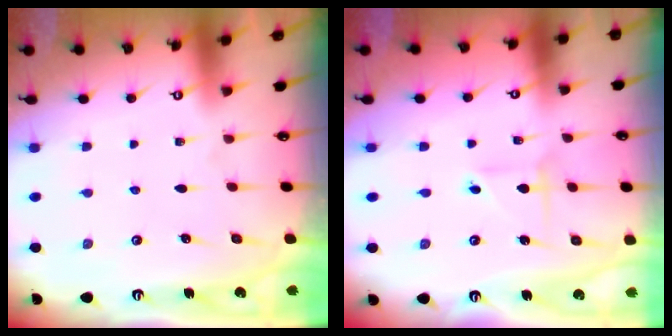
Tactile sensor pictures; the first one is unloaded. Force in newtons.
{"total": 2.6, "press": 2.6, "slide": 0.0}